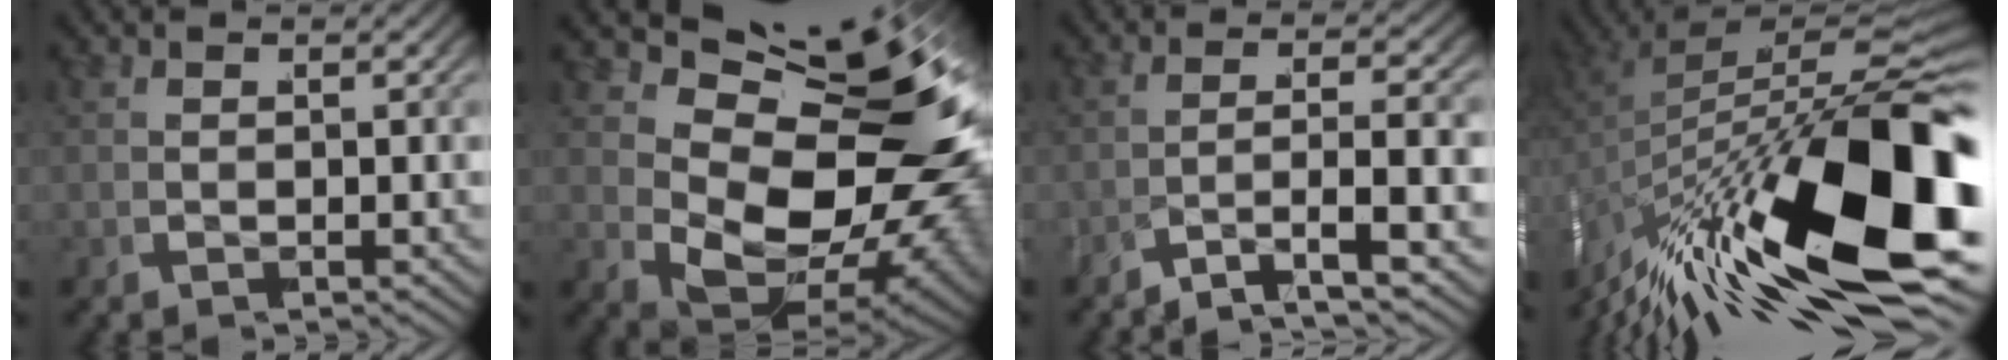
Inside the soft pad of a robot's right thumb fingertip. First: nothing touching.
{"total": 20.7, "force": [-0.6, 12.7, 16.3], "torque": [-0.274, -0.068, 0.021]}
{"total": 5.2, "force": [-3.7, 1.1, 3.5], "torque": [-0.087, 0.000, -0.069]}
{"total": 18.7, "force": [-5.1, 8.8, 15.7], "torque": [-0.261, -0.042, -0.064]}